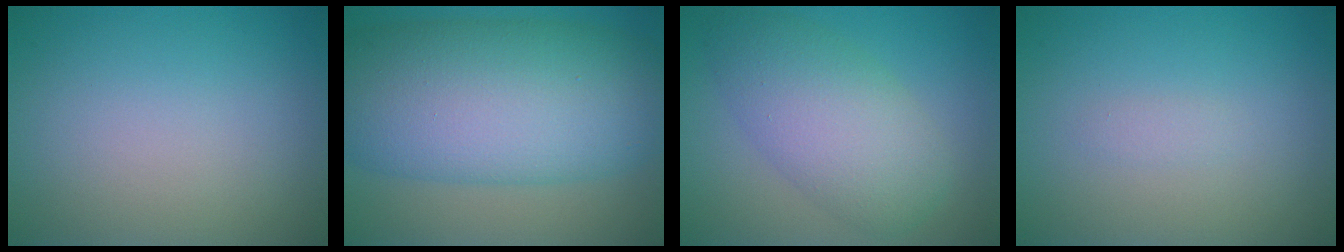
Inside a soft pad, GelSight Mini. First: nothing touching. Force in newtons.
{"total": 13.4, "press": 13.4, "slide": 0.0}
{"total": 6.5, "press": 6.5, "slide": 0.1}
{"total": 0.6, "press": 0.6, "slide": 0.0}